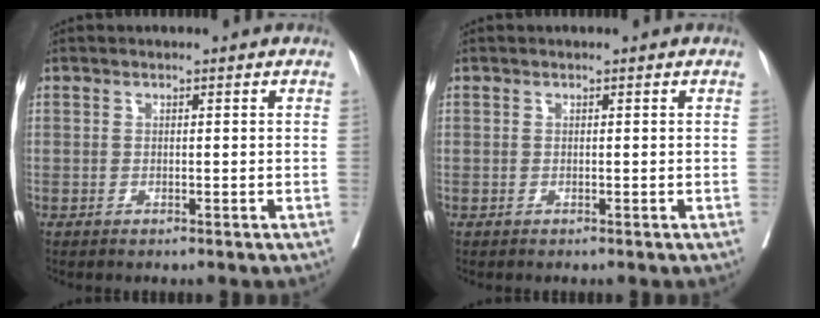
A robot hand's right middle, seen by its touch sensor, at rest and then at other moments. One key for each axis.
{"total": 0.0}